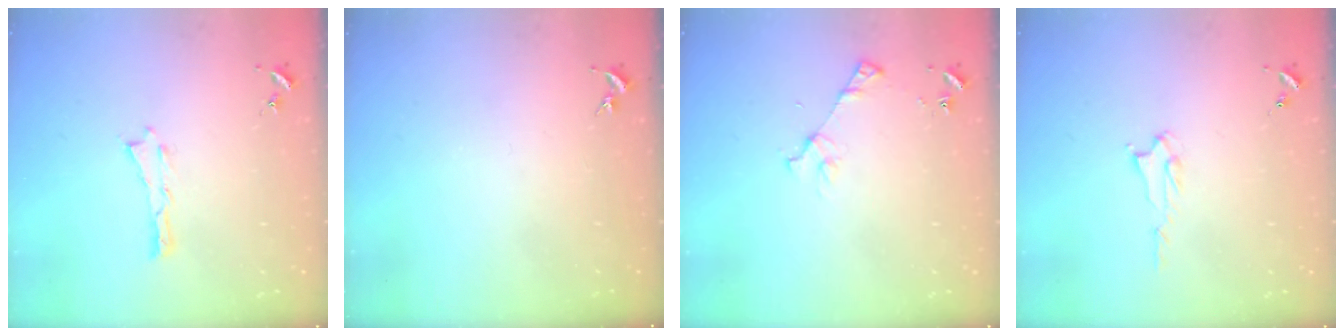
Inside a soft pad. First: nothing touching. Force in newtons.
{"total": 0.0}
{"total": 3.4, "press": 3.3, "slide": 0.2}
{"total": 2.2, "press": 2.2, "slide": 0.4}